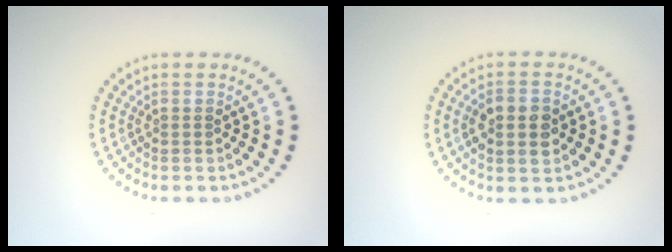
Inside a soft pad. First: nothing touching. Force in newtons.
{"total": 3.5, "press": 3.5, "slide": 0.2}